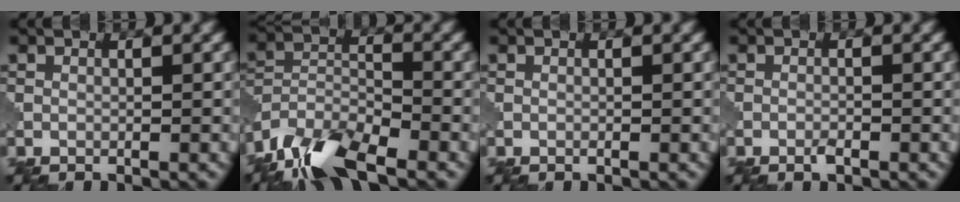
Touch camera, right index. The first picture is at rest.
{"total": 8.9, "force": [-6.8, 2.9, 4.9], "torque": [-0.090, -0.006, -0.138]}
{"total": 0.0}
{"total": 1.0, "force": [-0.7, 0.2, 0.7], "torque": [-0.014, -0.001, -0.013]}